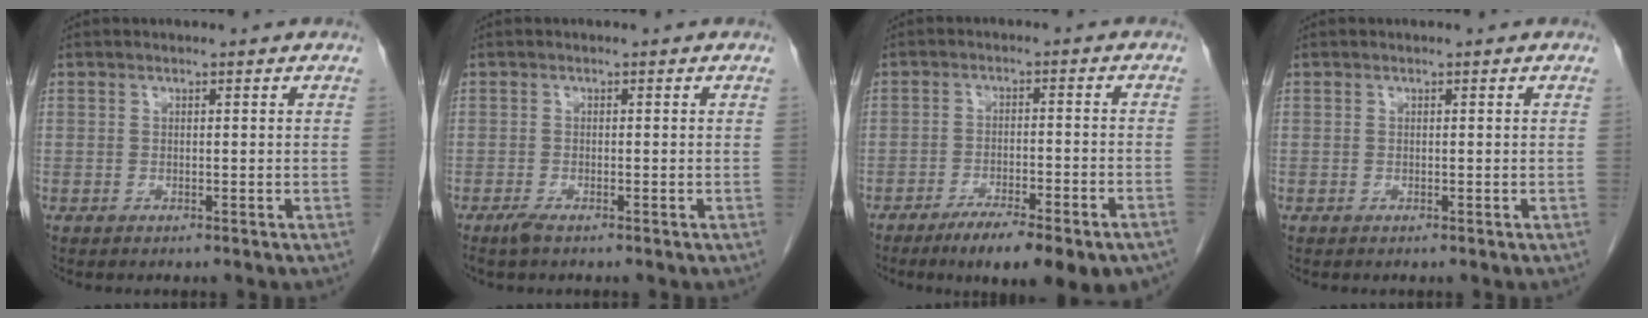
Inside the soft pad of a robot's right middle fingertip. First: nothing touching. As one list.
[{"total": 1.4, "force": [-1.0, 0.1, 0.9], "torque": [-0.024, -0.004, -0.021]}, {"total": 13.5, "force": [-10.1, 2.0, 8.7], "torque": [-0.096, -0.009, -0.148]}, {"total": 0.0}]